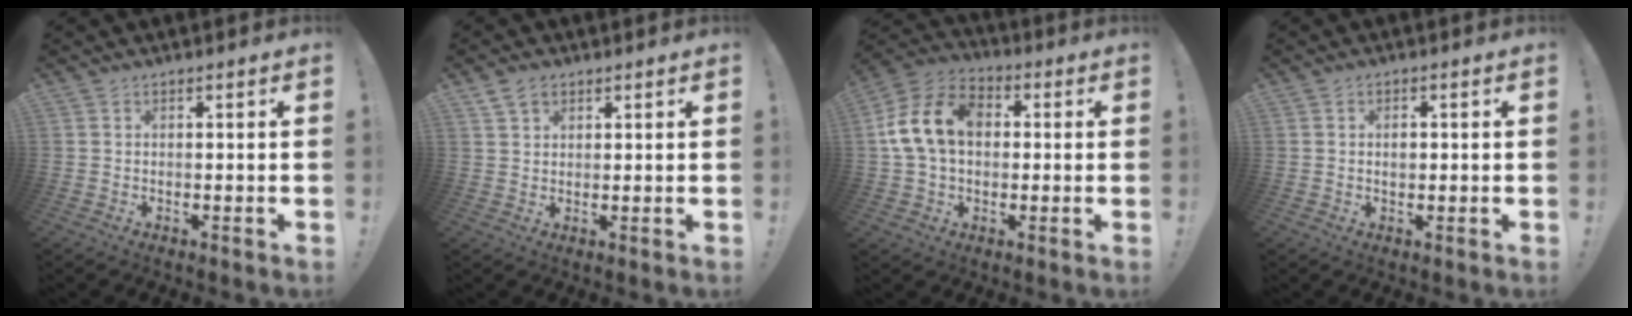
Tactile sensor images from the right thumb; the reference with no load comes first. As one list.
[{"total": 4.1, "force": [2.5, 2.8, 1.7], "torque": [-0.032, -0.003, 0.048]}, {"total": 16.0, "force": [2.3, 11.7, 10.7], "torque": [-0.200, 0.018, 0.046]}, {"total": 1.8, "force": [0.2, 1.2, 1.4], "torque": [-0.012, 0.000, -0.001]}]